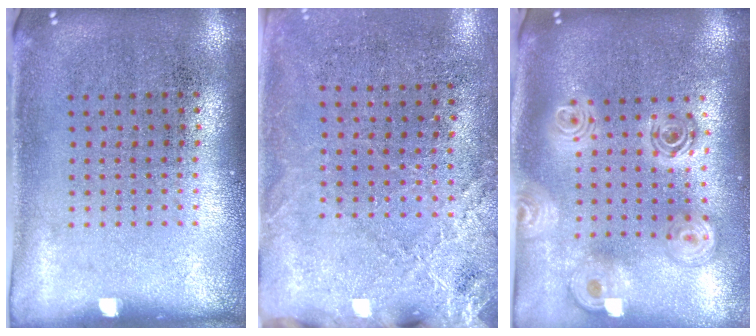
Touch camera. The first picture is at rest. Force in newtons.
{"total": 2.6, "press": 2.4, "slide": 1.0}
{"total": 2.4, "press": 1.9, "slide": 1.6}